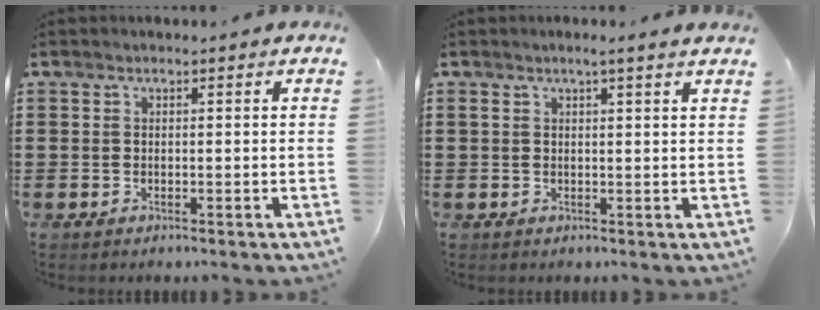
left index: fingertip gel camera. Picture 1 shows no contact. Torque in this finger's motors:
{"motor_torque": [0.09, -0.10, 0.14, 0.03]}